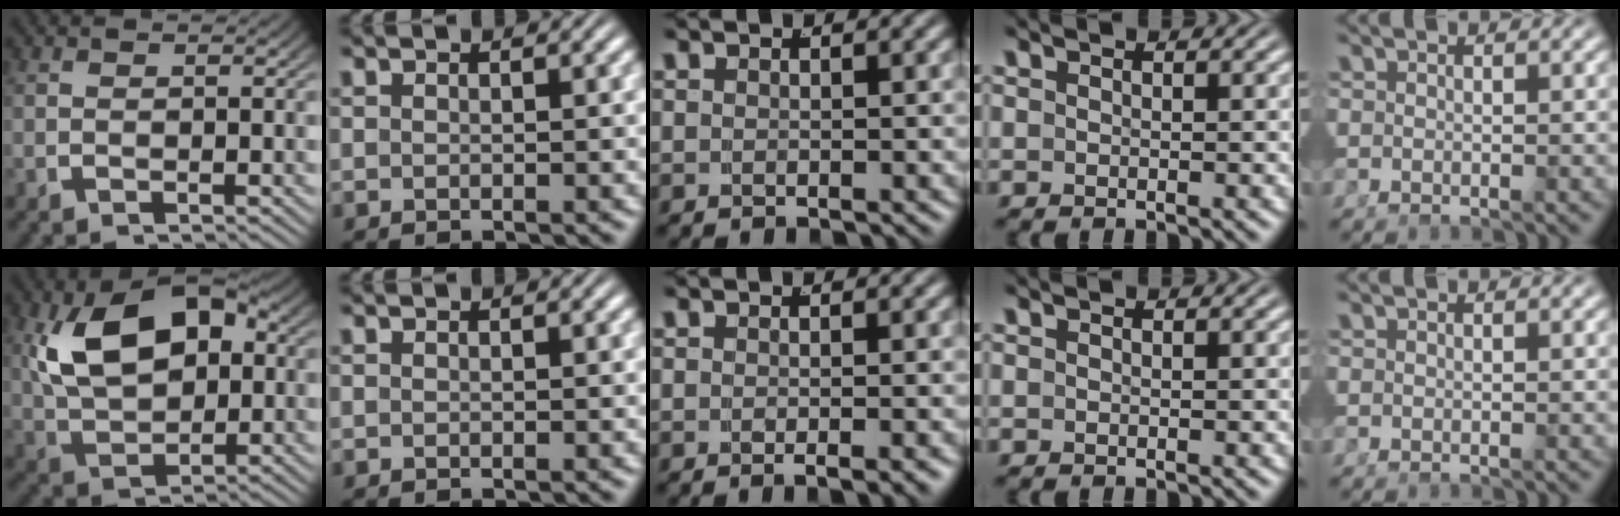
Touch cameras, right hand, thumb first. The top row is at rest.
{"thumb": {"total": 11.7, "force": [1.8, 7.4, 8.9], "torque": [-0.185, -0.024, 0.051]}, "middle": {"total": 1.1, "force": [-0.7, -0.2, 0.8], "torque": [-0.011, 0.004, -0.013]}}